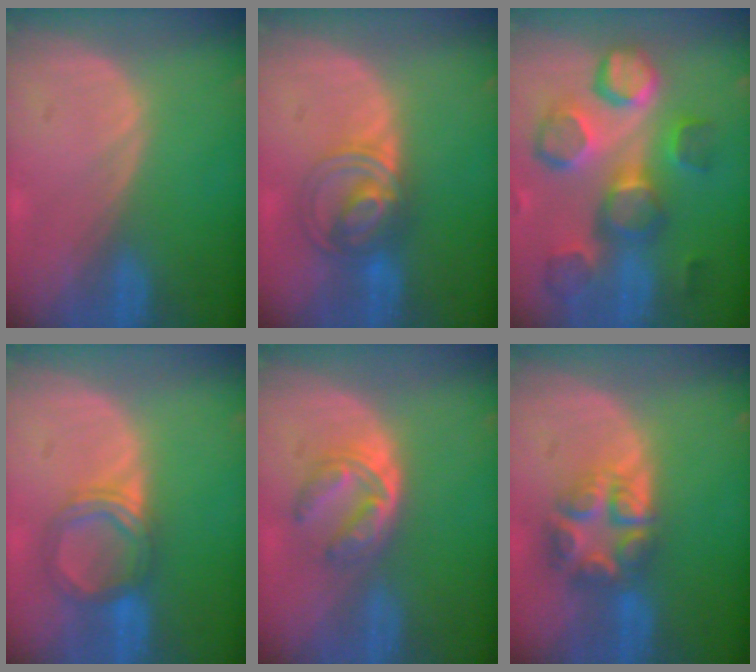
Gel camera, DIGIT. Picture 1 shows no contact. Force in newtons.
{"total": 6.3, "press": 6.1, "slide": 1.4}
{"total": 11.9, "press": 10.9, "slide": 4.6}
{"total": 5.4, "press": 5.1, "slide": 1.7}
{"total": 6.1, "press": 5.2, "slide": 3.2}
{"total": 8.0, "press": 6.9, "slide": 4.0}